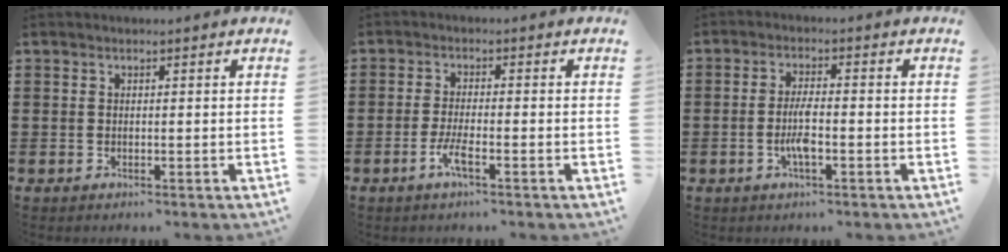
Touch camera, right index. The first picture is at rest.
{"total": 3.5, "force": [-1.8, 0.4, 3.0], "torque": [-0.065, -0.007, -0.036]}
{"total": 4.2, "force": [-1.2, 1.0, 3.9], "torque": [-0.089, -0.003, -0.031]}